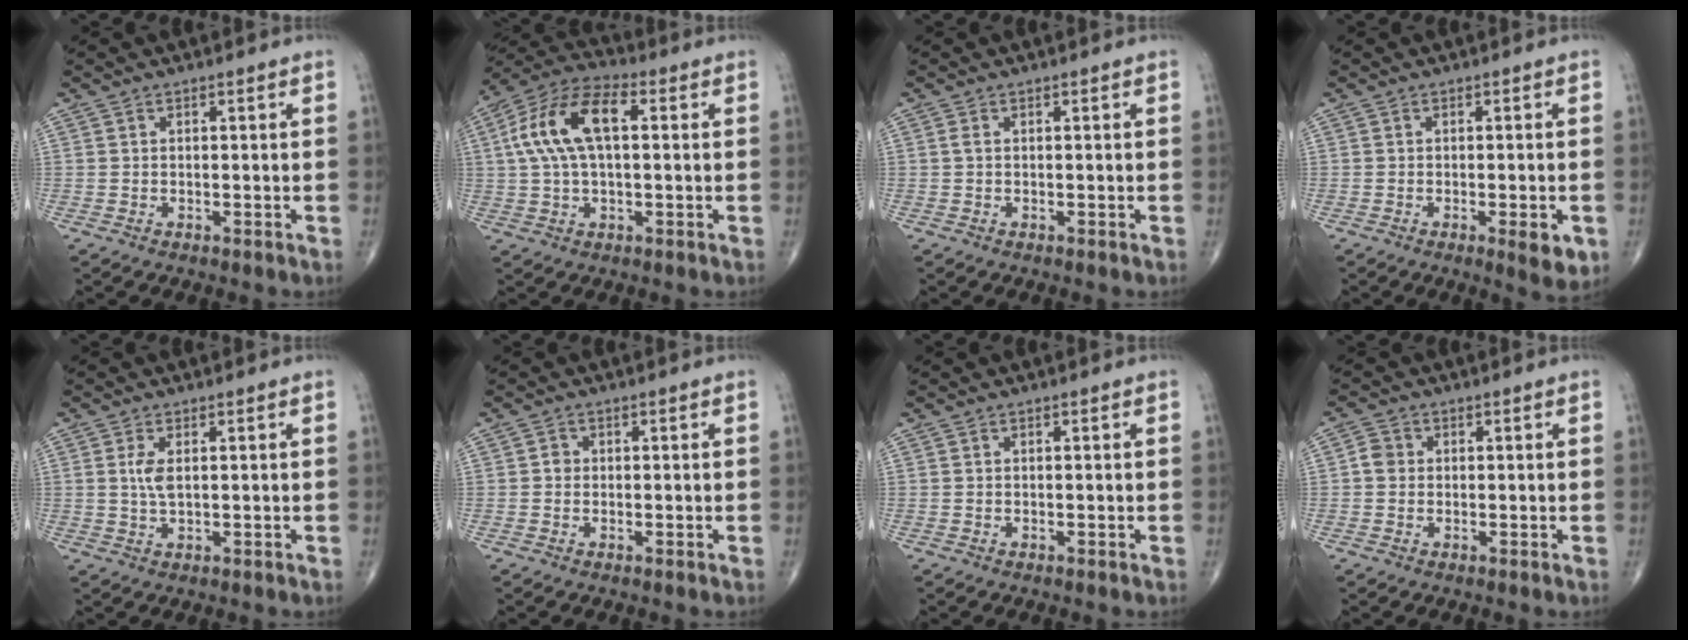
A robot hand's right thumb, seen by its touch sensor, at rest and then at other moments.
{"total": 14.1, "force": [2.5, 7.0, 12.0], "torque": [-0.242, 0.034, 0.041]}
{"total": 0.6, "force": [0.0, 0.3, 0.6], "torque": [-0.014, -0.001, -0.002]}
{"total": 5.0, "force": [-1.7, 1.4, 4.5], "torque": [-0.052, -0.007, -0.020]}
{"total": 3.1, "force": [0.6, 1.2, 2.8], "torque": [-0.060, -0.004, 0.014]}
{"total": 1.2, "force": [0.0, 1.1, 0.5], "torque": [-0.001, 0.004, -0.003]}
{"total": 0.0}
{"total": 2.6, "force": [0.0, 2.3, 1.2], "torque": [-0.013, 0.006, -0.005]}